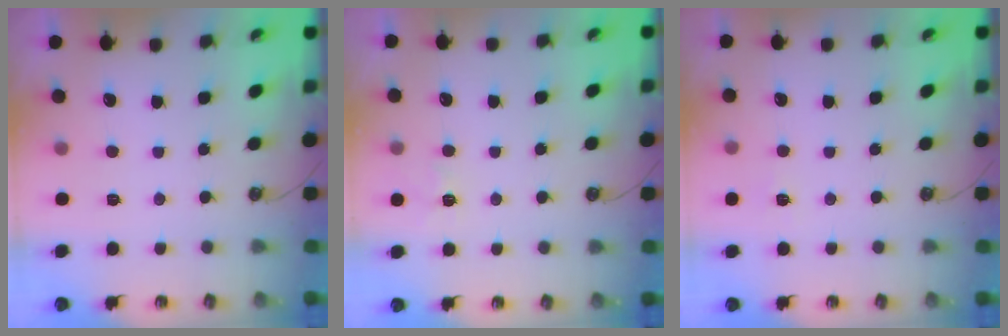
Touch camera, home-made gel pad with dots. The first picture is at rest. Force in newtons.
{"total": 4.5, "press": 4.5, "slide": 0.6}
{"total": 3.3, "press": 3.3, "slide": 0.4}